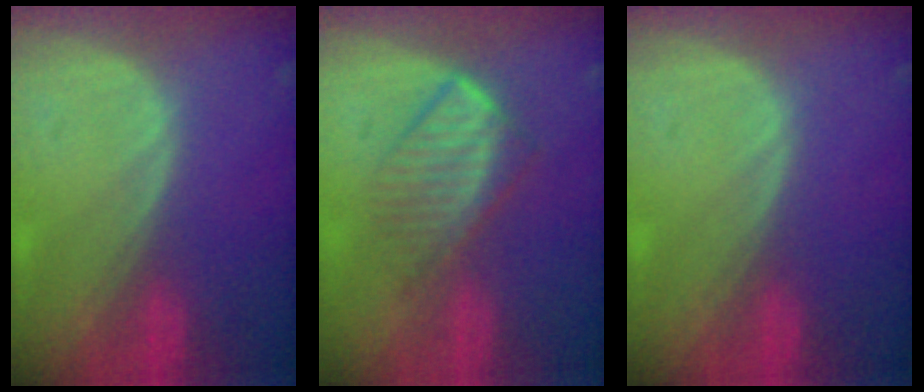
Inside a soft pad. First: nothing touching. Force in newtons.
{"total": 6.9, "press": 6.0, "slide": 3.5}
{"total": 0.0}